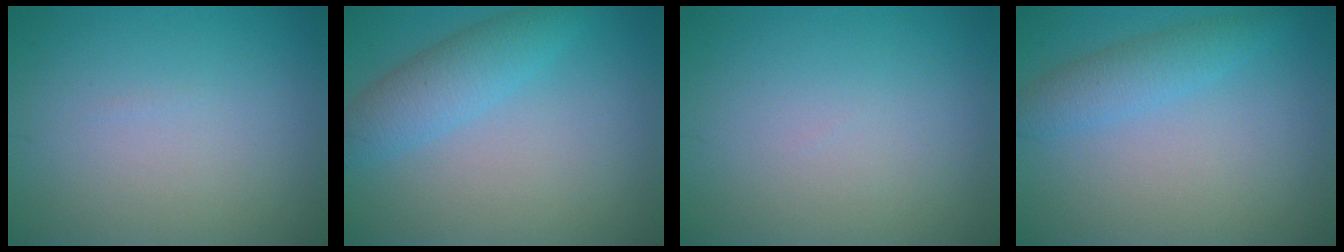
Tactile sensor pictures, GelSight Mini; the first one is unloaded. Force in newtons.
{"total": 3.8, "press": 3.8, "slide": 0.1}
{"total": 0.0}
{"total": 2.7, "press": 2.7, "slide": 0.1}